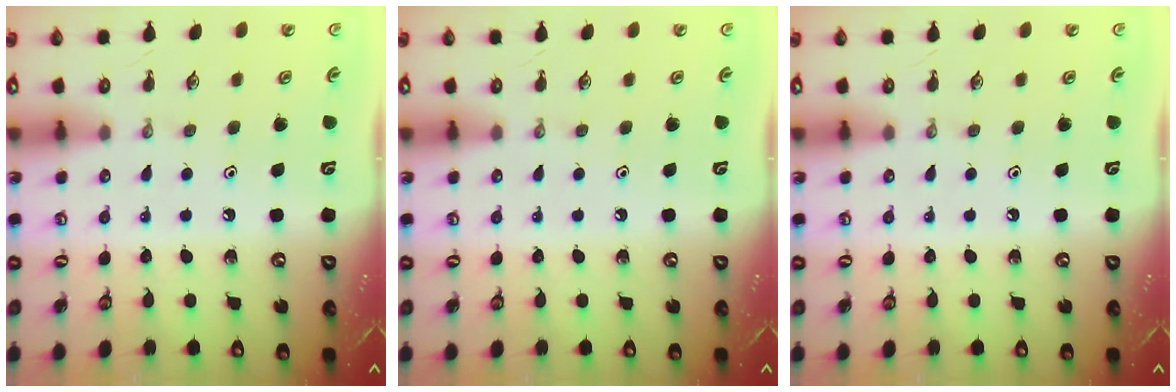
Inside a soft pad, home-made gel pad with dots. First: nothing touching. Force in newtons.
{"total": 0.0}
{"total": 0.0}